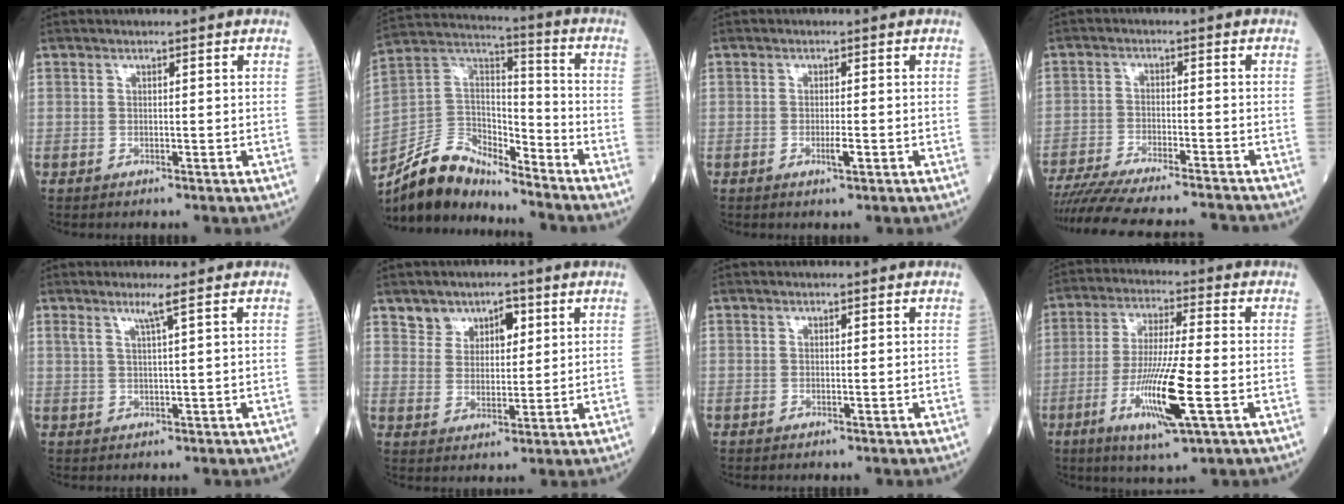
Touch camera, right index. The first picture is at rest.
{"total": 14.2, "force": [-12.7, 4.6, 4.2], "torque": [-0.073, 0.060, -0.234]}
{"total": 1.6, "force": [-0.6, 0.1, 1.5], "torque": [-0.030, -0.003, -0.008]}
{"total": 19.0, "force": [-17.4, 1.1, 7.5], "torque": [-0.139, -0.033, -0.255]}
{"total": 2.1, "force": [1.2, -0.7, 1.6], "torque": [-0.038, -0.003, 0.029]}
{"total": 5.3, "force": [3.3, 3.7, 2.0], "torque": [-0.024, 0.013, 0.061]}
{"total": 0.0}
{"total": 12.2, "force": [-3.8, 0.3, 11.6], "torque": [-0.227, -0.018, -0.068]}